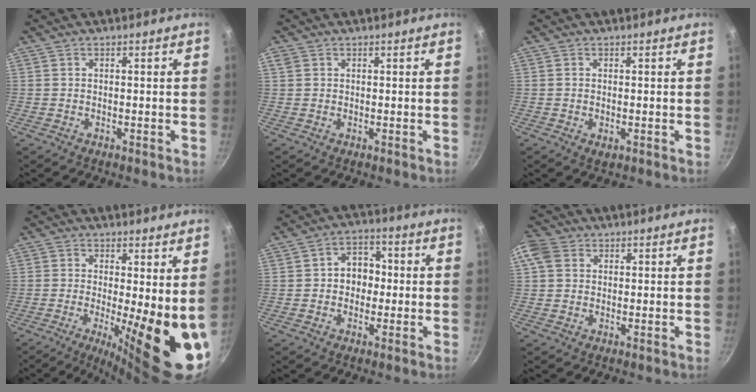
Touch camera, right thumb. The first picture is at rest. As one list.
[{"total": 1.2, "force": [0.4, 1.0, 0.4], "torque": [-0.010, 0.002, 0.005]}, {"total": 1.4, "force": [-0.2, 0.8, 1.1], "torque": [-0.018, -0.003, -0.002]}, {"total": 15.1, "force": [-0.8, 4.3, 14.4], "torque": [-0.179, -0.033, -0.007]}, {"total": 6.6, "force": [-0.2, 5.4, 3.8], "torque": [-0.007, 0.017, -0.009]}, {"total": 4.8, "force": [1.4, 4.0, 2.4], "torque": [-0.036, 0.004, 0.014]}]